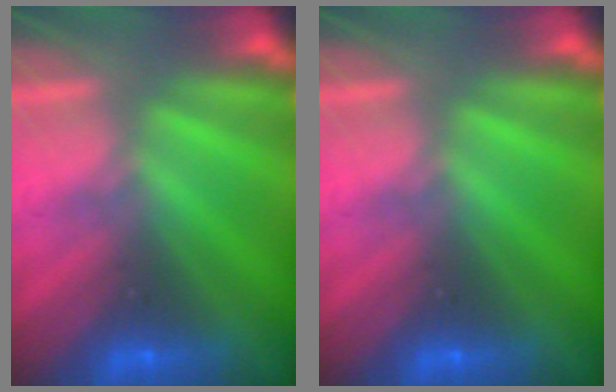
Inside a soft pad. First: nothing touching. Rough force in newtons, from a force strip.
{"total": 0.0}